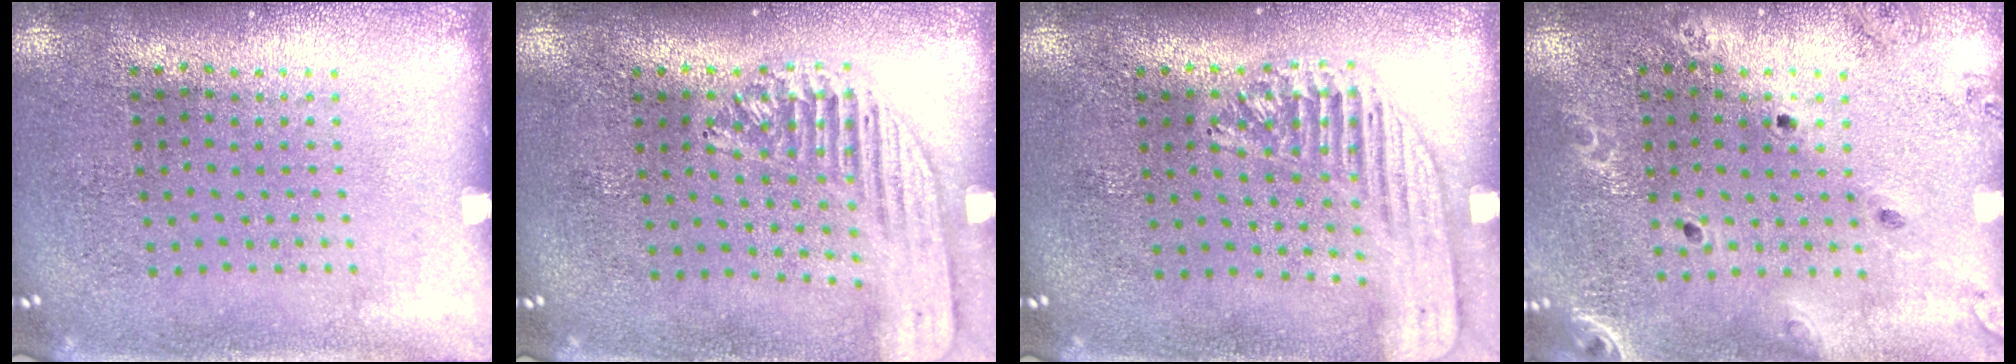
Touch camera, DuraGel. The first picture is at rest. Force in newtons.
{"total": 1.7, "press": 1.5, "slide": 0.7}
{"total": 1.7, "press": 1.5, "slide": 0.8}
{"total": 1.7, "press": 1.7, "slide": 0.4}